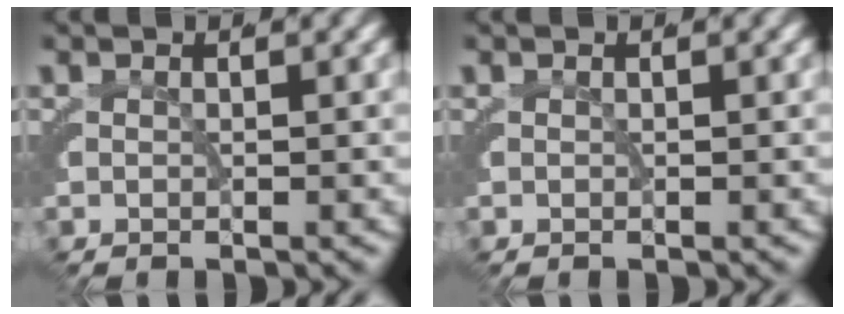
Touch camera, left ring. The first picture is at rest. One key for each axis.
{"total": 0.0}